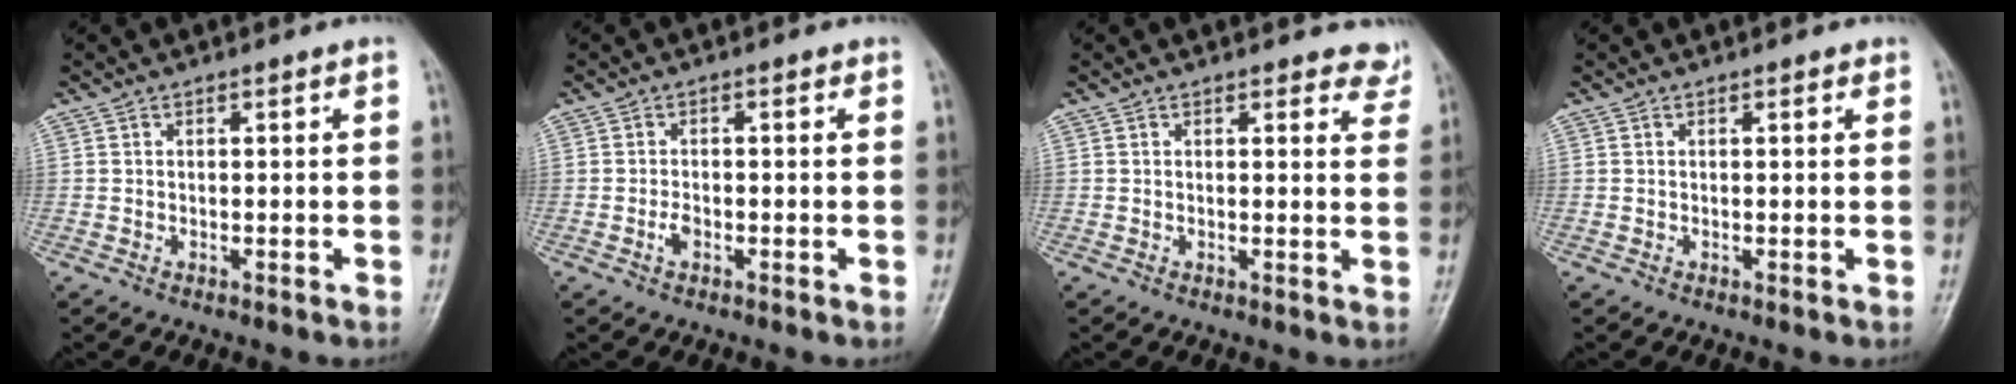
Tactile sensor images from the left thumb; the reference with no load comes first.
{"total": 1.9, "force": [-0.7, 1.2, 1.3], "torque": [-0.018, 0.002, -0.016]}
{"total": 4.2, "force": [3.7, 1.7, 0.7], "torque": [0.025, -0.022, 0.022]}
{"total": 0.7, "force": [0.4, 0.3, 0.5], "torque": [-0.007, -0.002, 0.003]}